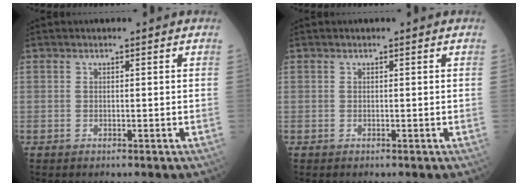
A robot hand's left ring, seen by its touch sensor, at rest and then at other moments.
{"total": 0.0}